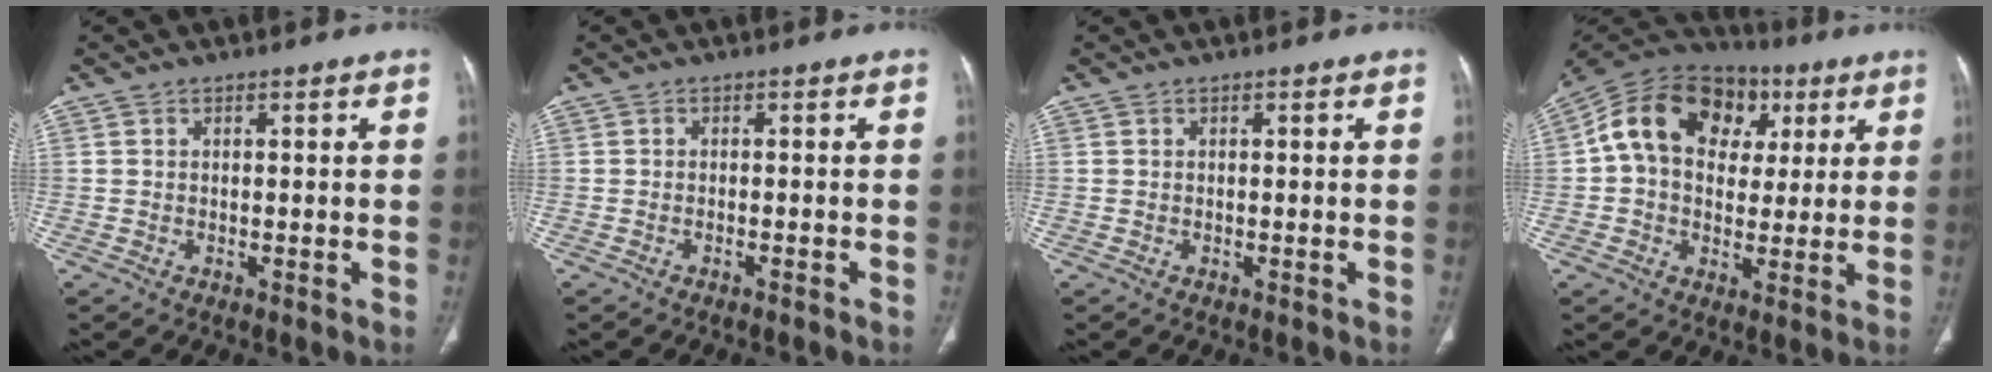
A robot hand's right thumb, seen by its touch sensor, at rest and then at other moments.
{"total": 1.0, "force": [-0.8, 0.2, 0.5], "torque": [-0.017, 0.005, -0.008]}
{"total": 0.0}
{"total": 19.0, "force": [4.8, 14.1, 11.8], "torque": [-0.180, 0.028, 0.069]}